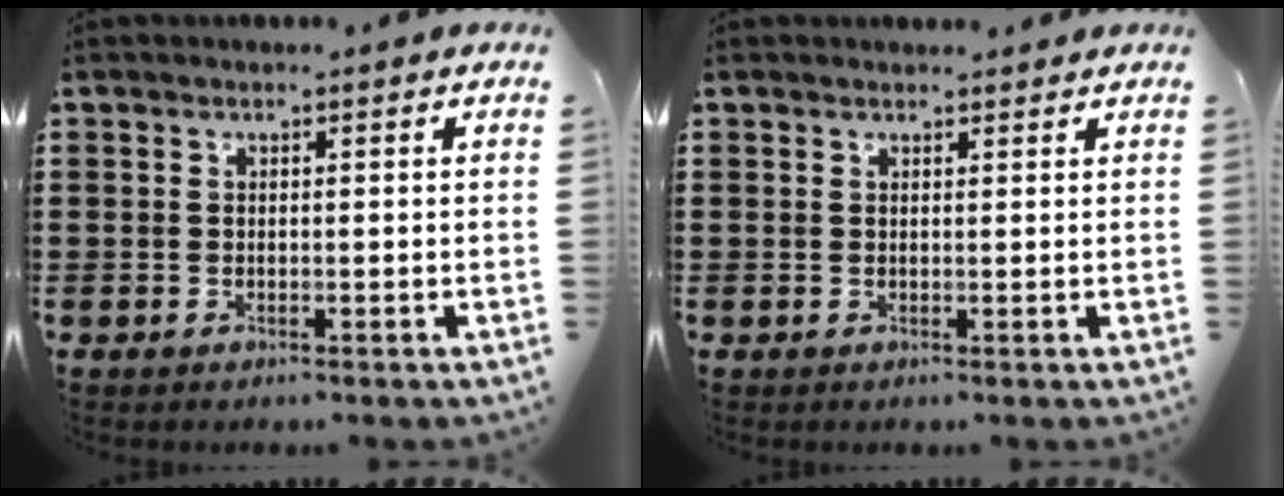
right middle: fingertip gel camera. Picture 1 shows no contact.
{"total": 0.7, "force": [0.7, 0.0, 0.1], "torque": [0.004, -0.004, 0.012]}